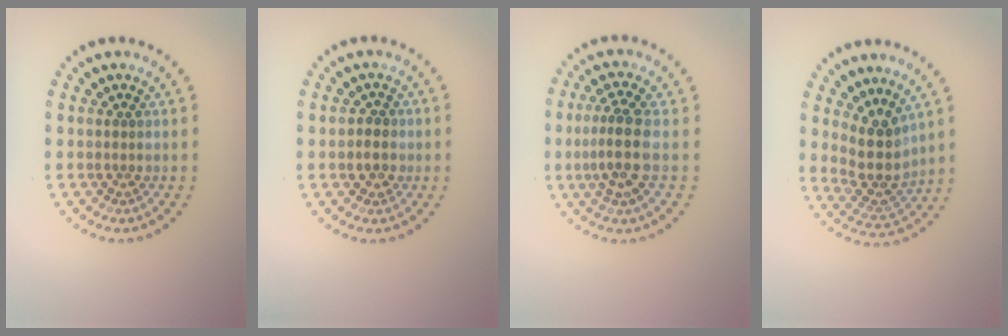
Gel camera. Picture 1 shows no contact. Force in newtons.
{"total": 1.3, "press": 1.2, "slide": 0.5}
{"total": 3.4, "press": 3.0, "slide": 1.6}
{"total": 3.7, "press": 2.9, "slide": 2.3}